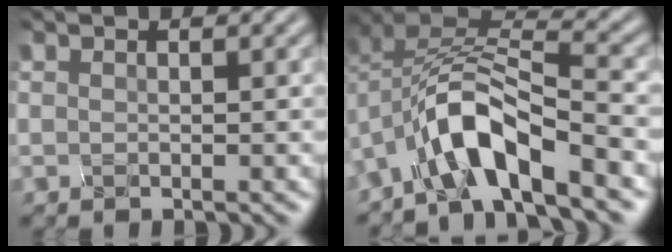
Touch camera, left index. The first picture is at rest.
{"total": 7.6, "force": [-5.1, 2.0, 5.3], "torque": [-0.113, 0.012, -0.078]}